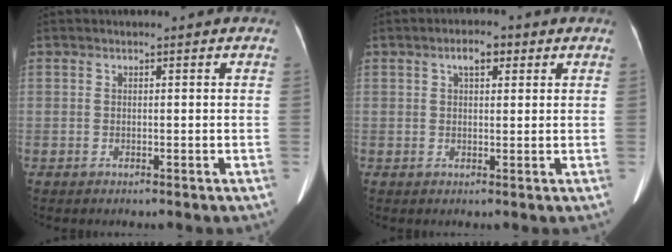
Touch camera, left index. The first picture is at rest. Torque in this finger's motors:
{"motor_torque": [0.61, -0.46, 0.30, 0.07]}